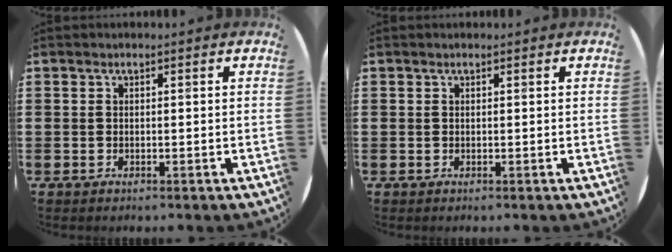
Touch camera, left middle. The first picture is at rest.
{"total": 0.0}